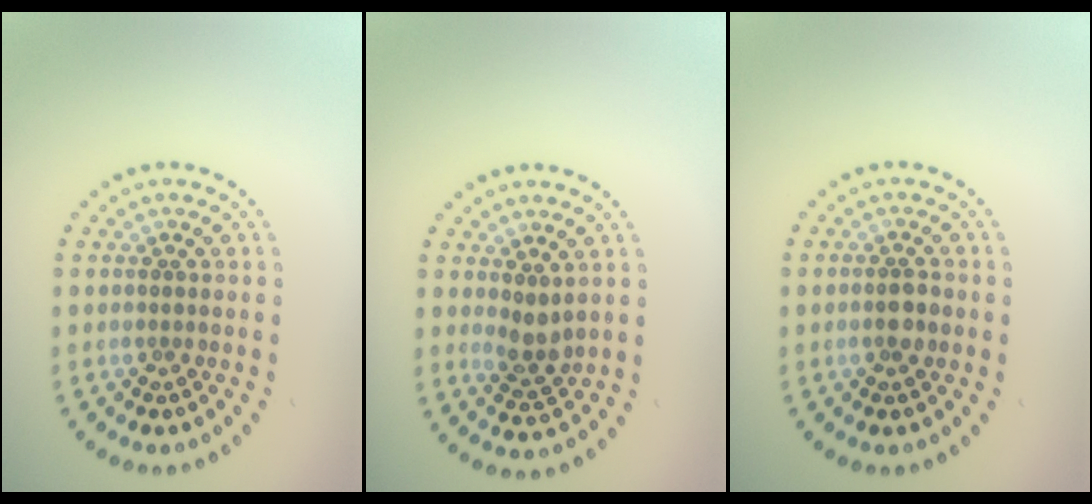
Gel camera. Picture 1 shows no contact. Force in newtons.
{"total": 2.0, "press": 1.7, "slide": 1.1}
{"total": 1.8, "press": 1.8, "slide": 0.4}